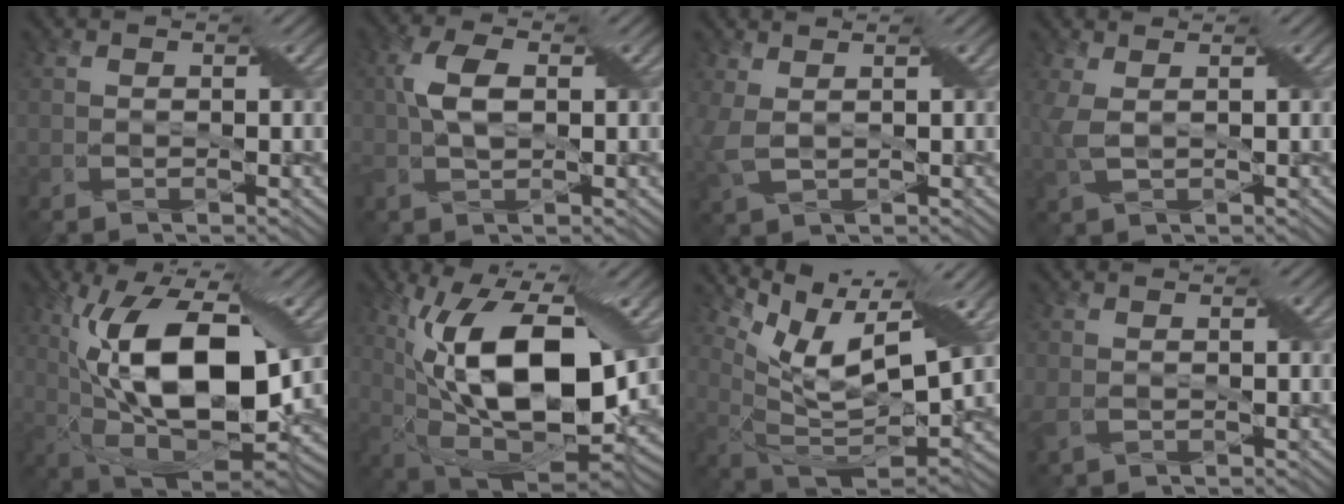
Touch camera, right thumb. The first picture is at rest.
{"total": 4.5, "force": [0.4, 2.4, 3.8], "torque": [-0.088, 0.006, 0.009]}
{"total": 3.1, "force": [1.1, 1.5, 2.5], "torque": [-0.071, 0.002, 0.025]}
{"total": 2.6, "force": [0.8, 1.0, 2.2], "torque": [-0.061, 0.005, 0.018]}
{"total": 17.0, "force": [2.0, 8.7, 14.5], "torque": [-0.264, 0.000, 0.031]}
{"total": 18.8, "force": [2.5, 9.6, 16.0], "torque": [-0.281, 0.003, 0.036]}
{"total": 12.1, "force": [6.7, 4.1, 9.2], "torque": [-0.194, -0.006, 0.133]}
{"total": 1.3, "force": [0.6, 0.6, 1.1], "torque": [-0.029, -0.001, 0.014]}